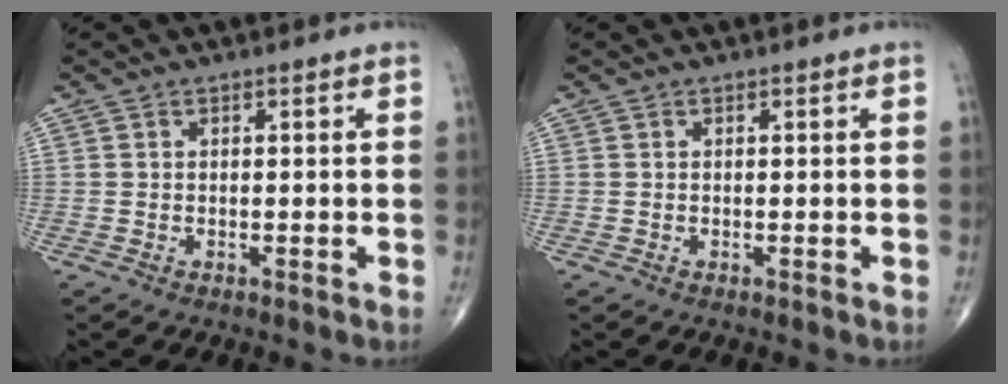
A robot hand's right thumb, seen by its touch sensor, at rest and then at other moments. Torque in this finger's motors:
{"motor_torque": [0.00, 0.00, -0.01, -0.01, 0.01]}